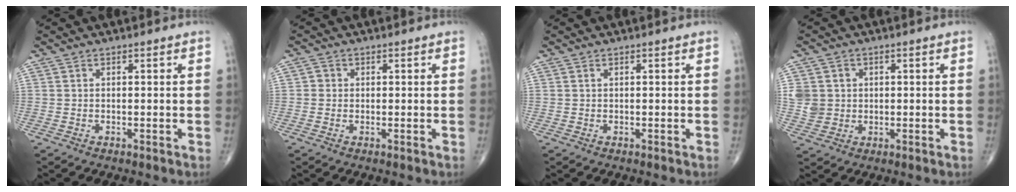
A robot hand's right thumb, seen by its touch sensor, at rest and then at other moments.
{"total": 1.3, "force": [0.1, 1.3, 0.3], "torque": [0.002, 0.002, -0.001]}
{"total": 0.0}
{"total": 5.5, "force": [0.8, 5.1, 1.9], "torque": [-0.016, 0.002, 0.022]}